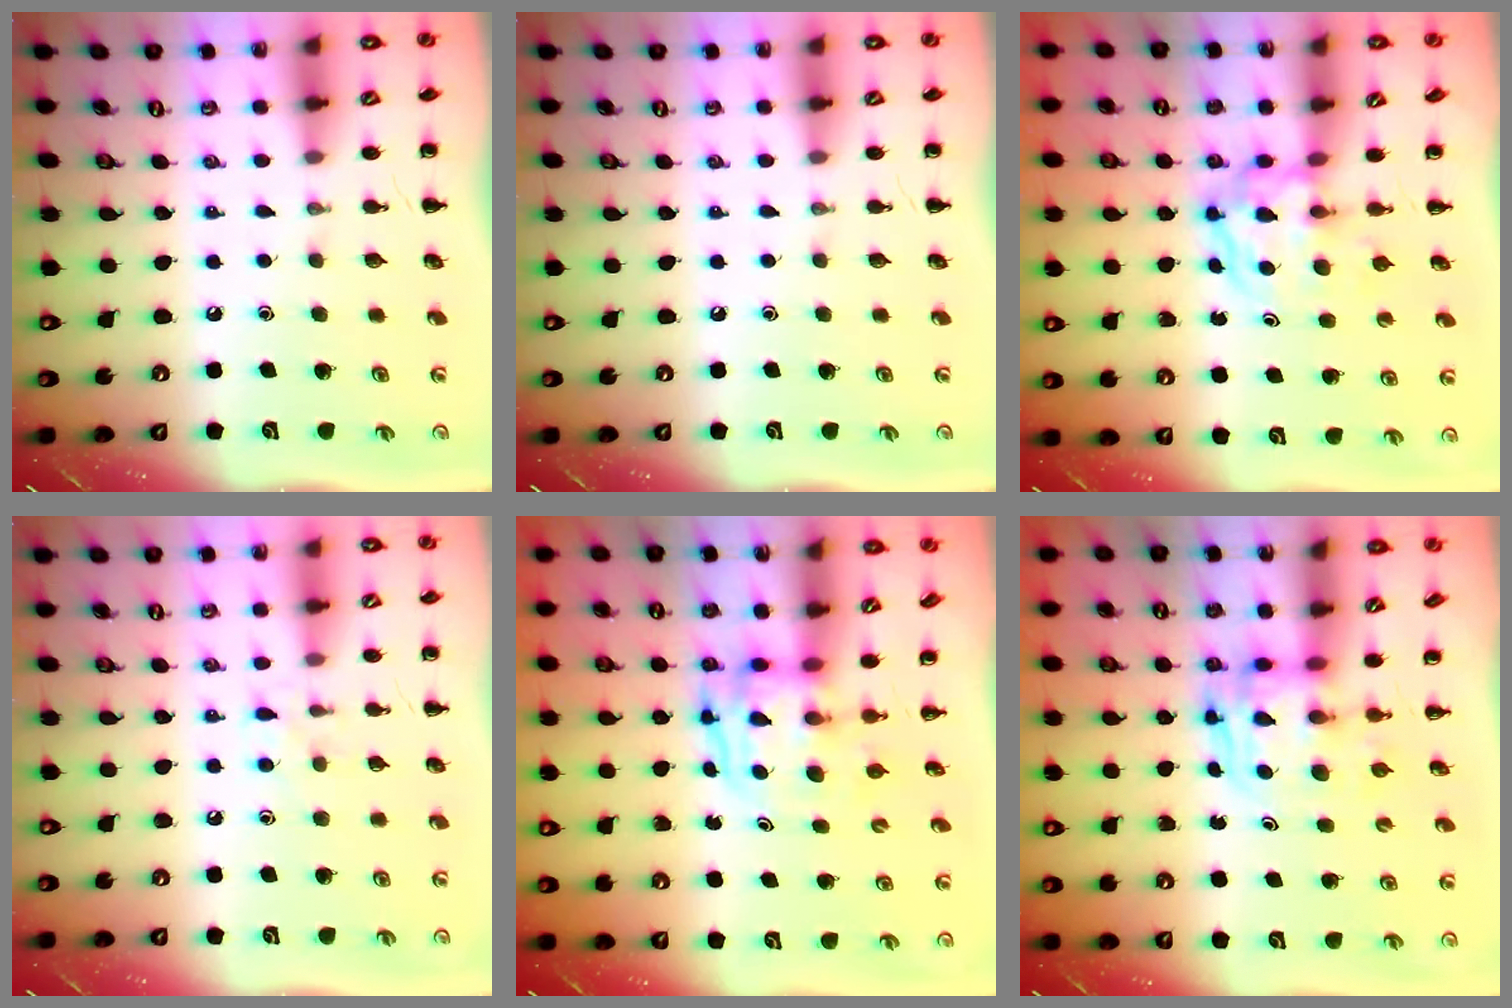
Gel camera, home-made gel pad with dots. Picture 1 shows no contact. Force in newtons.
{"total": 0.0}
{"total": 3.8, "press": 3.8, "slide": 0.5}
{"total": 5.5, "press": 5.2, "slide": 1.7}
{"total": 4.0, "press": 4.0, "slide": 0.4}
{"total": 2.7, "press": 2.7, "slide": 0.2}